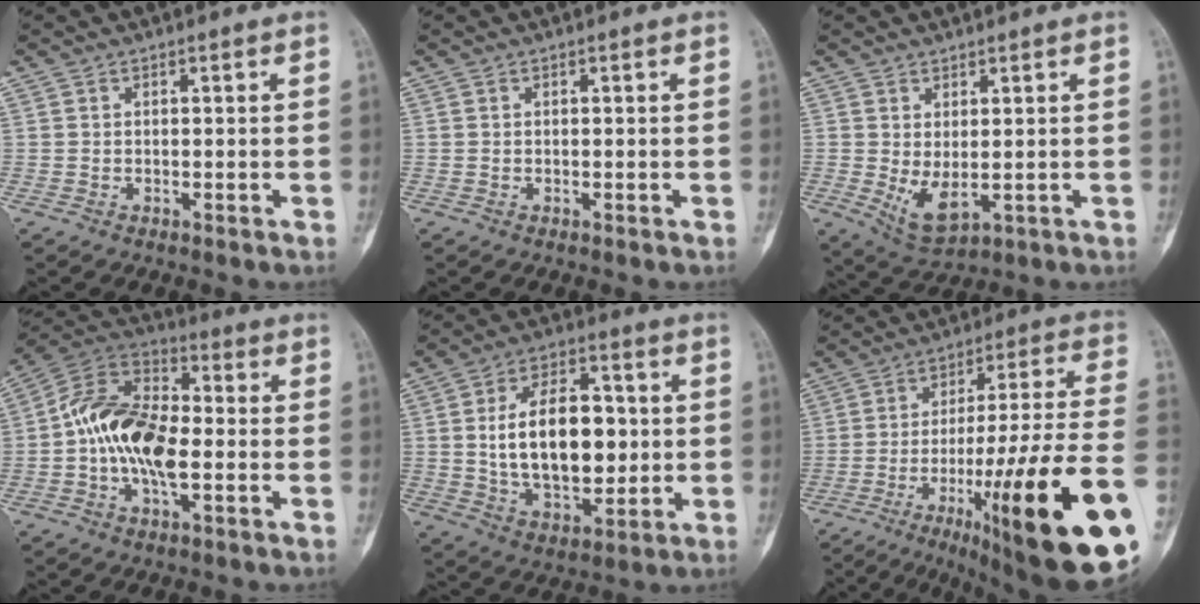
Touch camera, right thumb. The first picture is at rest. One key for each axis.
{"total": 0.0}
{"total": 5.8, "fx": -0.2, "fy": 2.9, "fz": 5.1, "tx": -0.086, "ty": -0.010, "tz": 0.015}
{"total": 16.2, "fx": -1.9, "fy": 8.7, "fz": 13.5, "tx": -0.241, "ty": 0.032, "tz": -0.044}
{"total": 18.0, "fx": 0.9, "fy": 10.5, "fz": 14.6, "tx": -0.209, "ty": 0.004, "tz": 0.022}
{"total": 29.7, "fx": -12.0, "fy": 4.5, "fz": 26.9, "tx": -0.350, "ty": 0.042, "tz": -0.173}